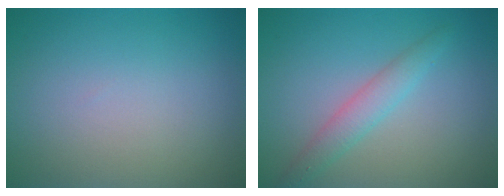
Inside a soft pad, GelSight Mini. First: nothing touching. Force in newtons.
{"total": 2.3, "press": 2.3, "slide": 0.1}